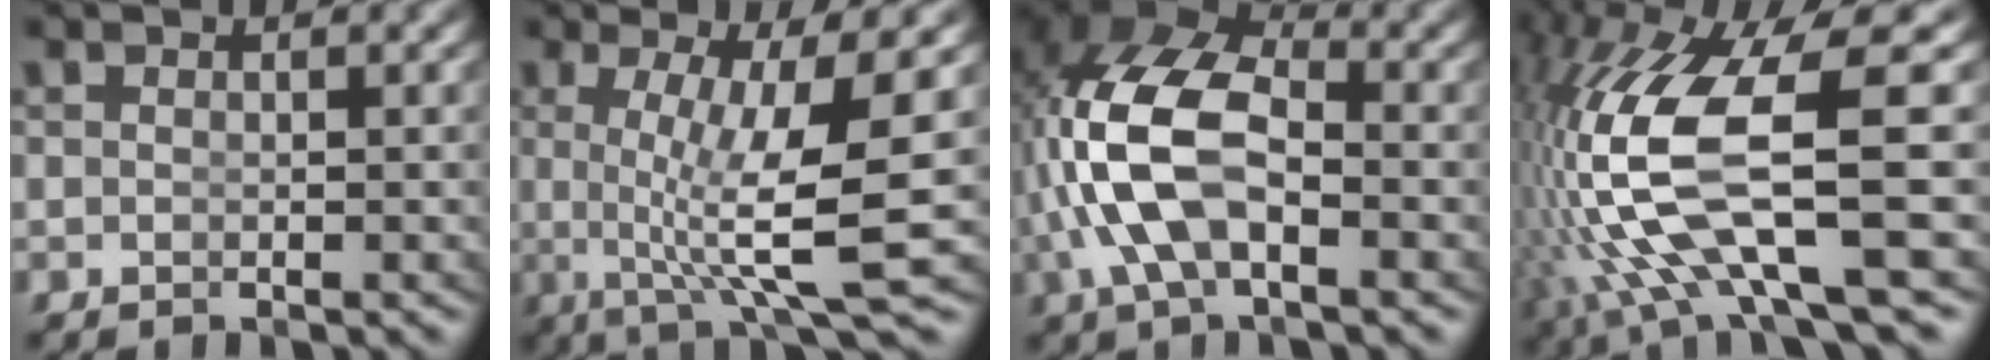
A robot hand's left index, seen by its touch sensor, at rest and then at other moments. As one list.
[{"total": 8.2, "force": [-0.1, 1.1, 8.1], "torque": [-0.129, -0.020, 0.008]}, {"total": 9.8, "force": [0.9, 5.9, 7.8], "torque": [-0.183, -0.023, 0.022]}, {"total": 12.1, "force": [-0.3, 5.5, 10.7], "torque": [-0.244, -0.028, 0.013]}]